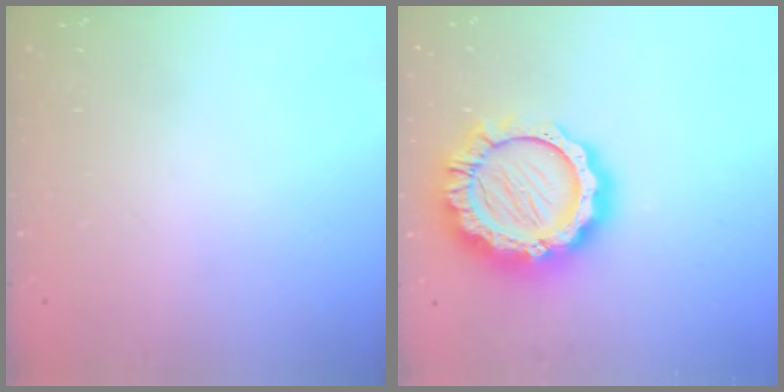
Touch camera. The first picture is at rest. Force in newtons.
{"total": 20.5, "press": 20.4, "slide": 1.8}